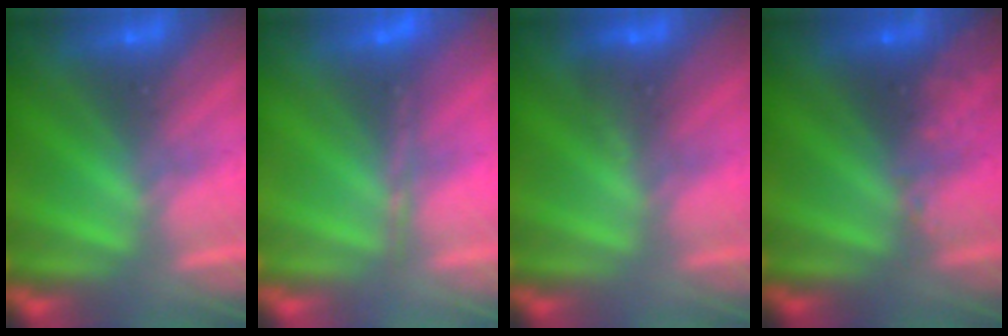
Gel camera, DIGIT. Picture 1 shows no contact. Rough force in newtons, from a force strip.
{"total": 1.7}
{"total": 2.9}
{"total": 2.9}